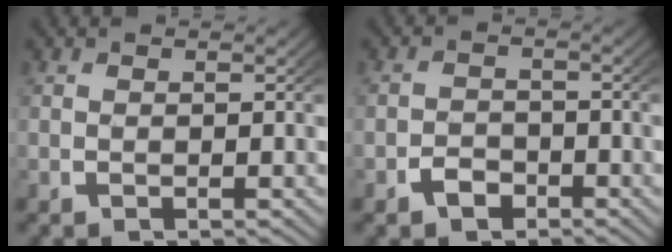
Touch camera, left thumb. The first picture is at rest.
{"total": 2.0, "force": [-1.4, 1.3, 0.5], "torque": [-0.008, -0.006, -0.023]}